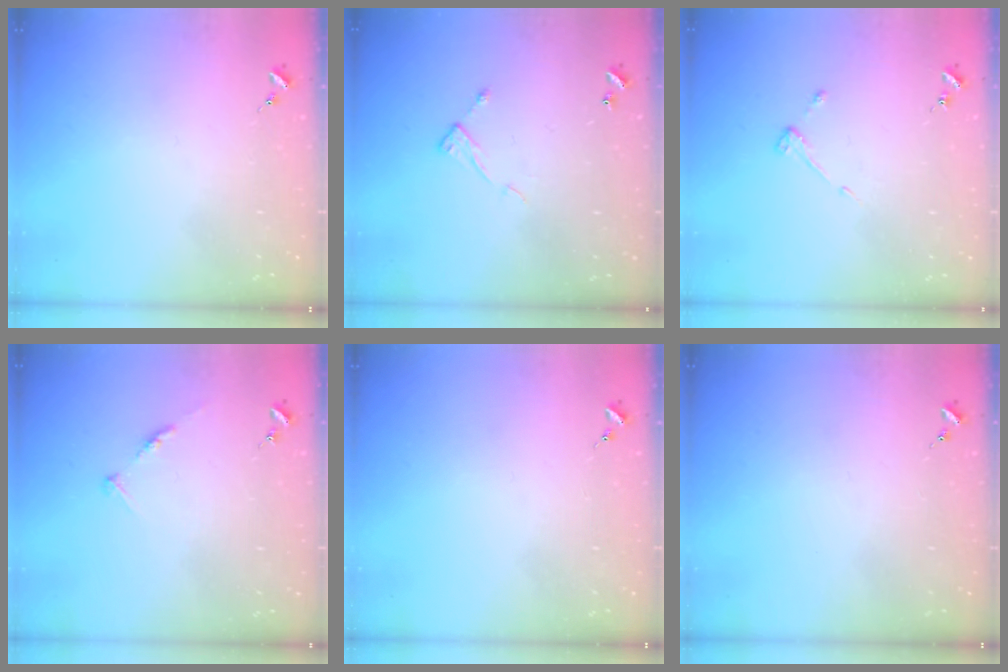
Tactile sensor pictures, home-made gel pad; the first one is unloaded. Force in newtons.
{"total": 6.2, "press": 6.2, "slide": 0.4}
{"total": 3.0, "press": 3.0, "slide": 0.6}
{"total": 5.8, "press": 5.8, "slide": 0.6}
{"total": 0.0}
{"total": 0.0}